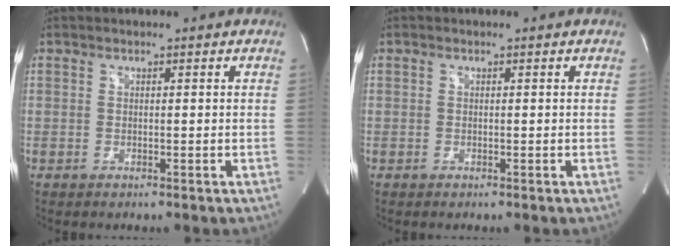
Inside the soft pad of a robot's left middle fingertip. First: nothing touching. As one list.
[{"total": 0.0}]